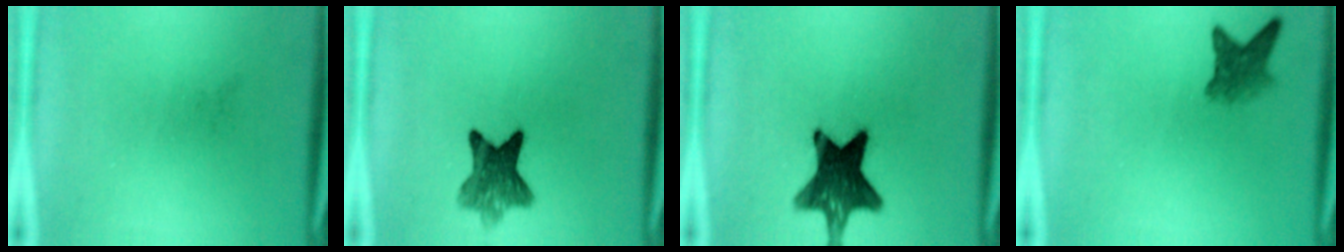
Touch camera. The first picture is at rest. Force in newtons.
{"total": 7.6}
{"total": 13.0}
{"total": 3.7}